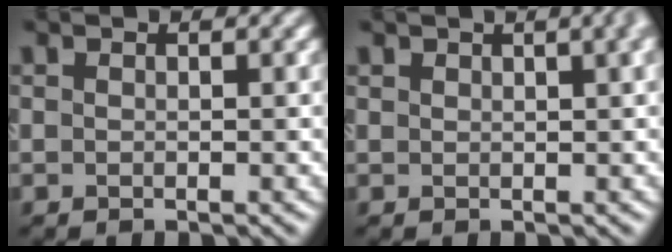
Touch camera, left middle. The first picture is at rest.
{"total": 3.1, "force": [1.4, 1.7, 2.3], "torque": [0.003, 0.021, 0.018]}